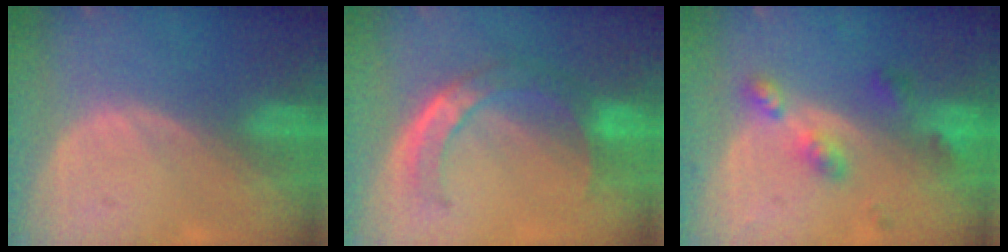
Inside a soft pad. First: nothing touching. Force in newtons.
{"total": 8.1, "press": 6.7, "slide": 4.4}
{"total": 4.8, "press": 4.8, "slide": 0.1}